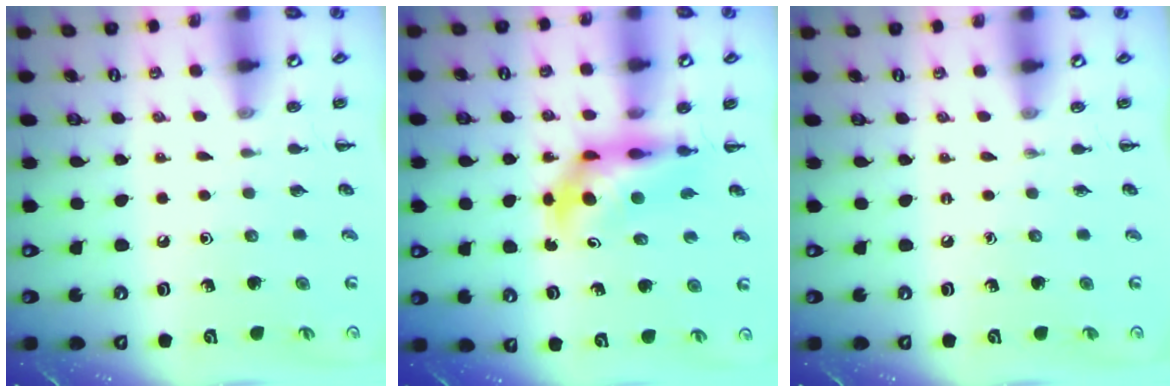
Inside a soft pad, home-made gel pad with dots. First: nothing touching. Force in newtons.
{"total": 5.4, "press": 5.3, "slide": 0.9}
{"total": 0.0}